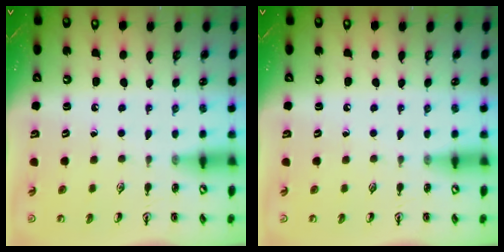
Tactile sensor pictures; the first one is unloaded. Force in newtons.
{"total": 0.0}